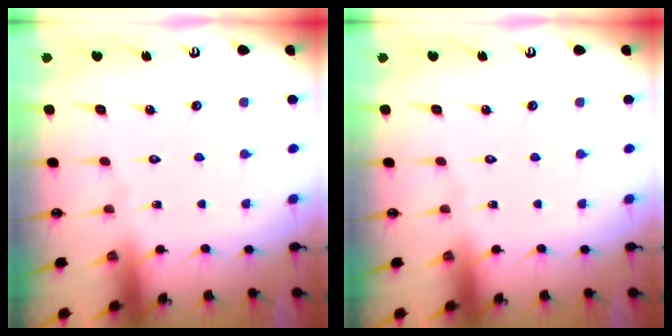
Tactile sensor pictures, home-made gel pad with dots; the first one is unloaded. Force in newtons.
{"total": 0.0}